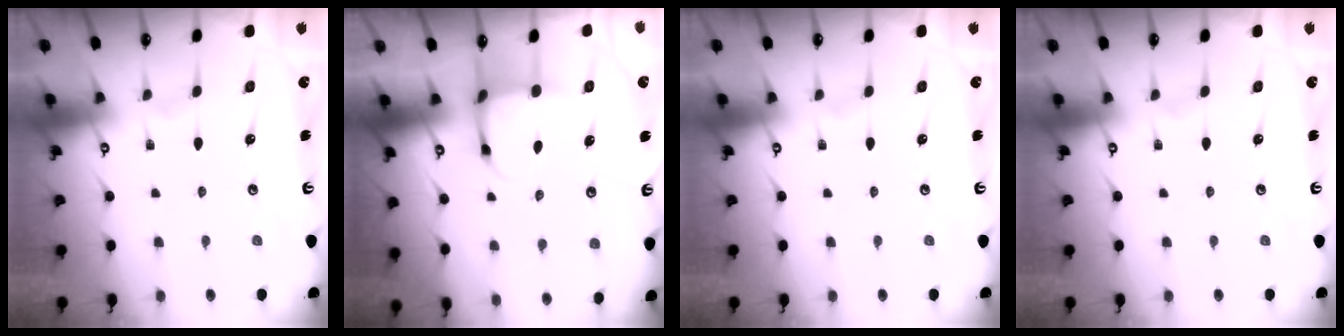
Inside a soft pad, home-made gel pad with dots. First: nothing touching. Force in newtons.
{"total": 3.8, "press": 3.6, "slide": 1.3}
{"total": 0.0}
{"total": 0.0}